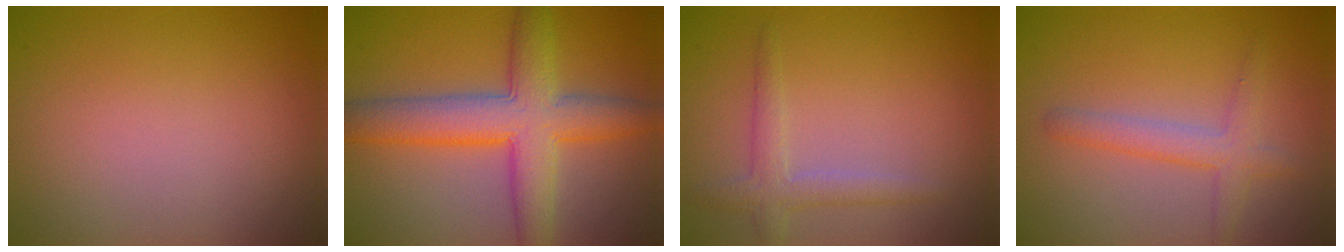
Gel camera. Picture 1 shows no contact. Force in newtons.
{"total": 7.6, "press": 7.6, "slide": 0.1}
{"total": 2.3, "press": 2.3, "slide": 0.1}
{"total": 2.7, "press": 2.7, "slide": 0.2}